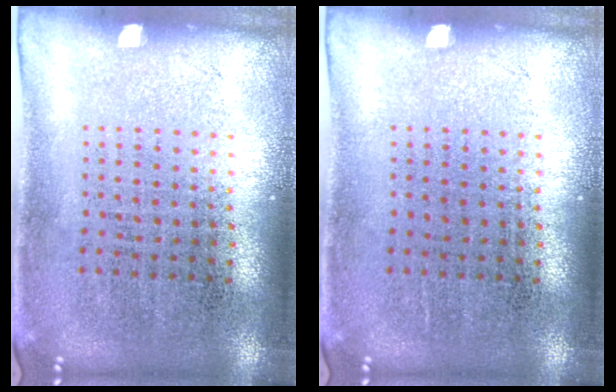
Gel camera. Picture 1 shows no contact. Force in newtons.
{"total": 0.0}